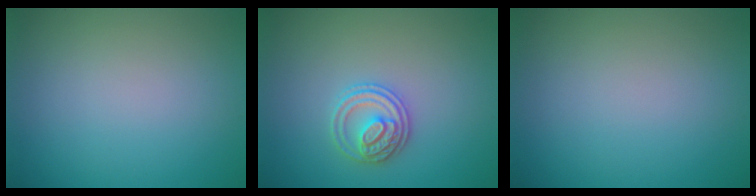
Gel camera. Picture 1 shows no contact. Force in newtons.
{"total": 2.7, "press": 2.6, "slide": 0.5}
{"total": 0.0}